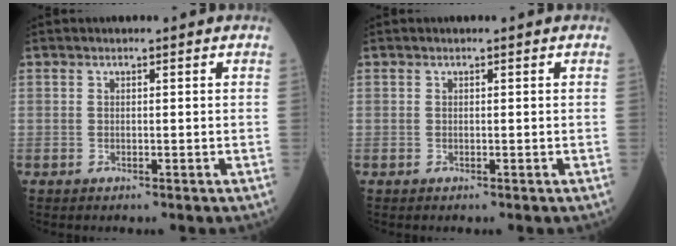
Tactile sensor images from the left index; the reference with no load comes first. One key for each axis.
{"total": 0.0}